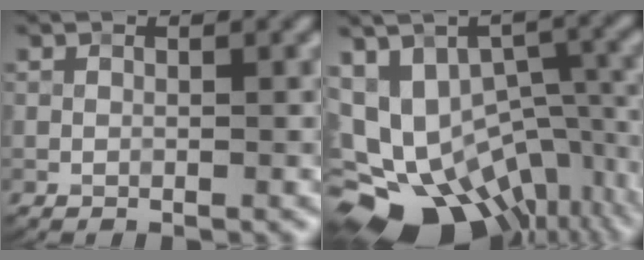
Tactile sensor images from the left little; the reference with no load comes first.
{"total": 18.9, "force": [-8.0, 13.3, 10.8], "torque": [-0.185, -0.026, -0.086]}